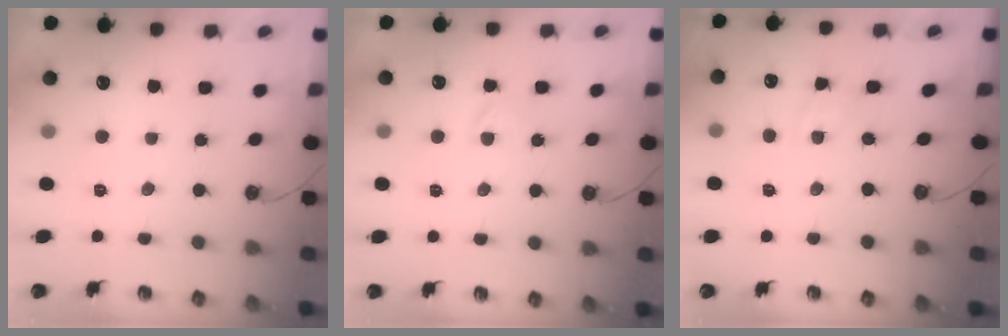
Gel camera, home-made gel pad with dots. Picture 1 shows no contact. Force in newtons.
{"total": 4.8, "press": 4.7, "slide": 0.6}
{"total": 2.0, "press": 2.0, "slide": 0.3}